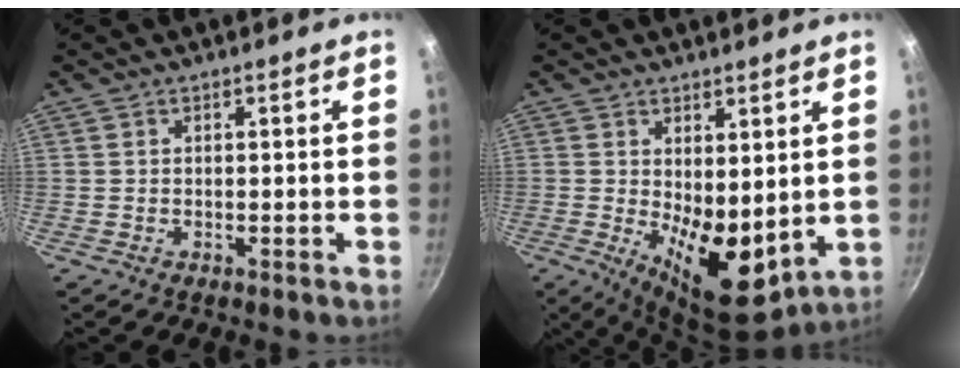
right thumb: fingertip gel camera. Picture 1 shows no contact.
{"total": 11.9, "force": [0.6, 5.8, 10.4], "torque": [-0.128, -0.037, 0.024]}